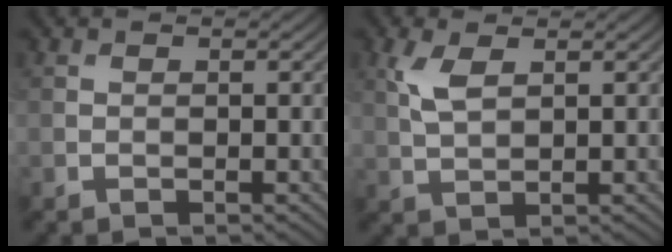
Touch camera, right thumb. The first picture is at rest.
{"total": 3.6, "force": [1.6, 1.6, 2.9], "torque": [-0.074, 0.004, 0.036]}